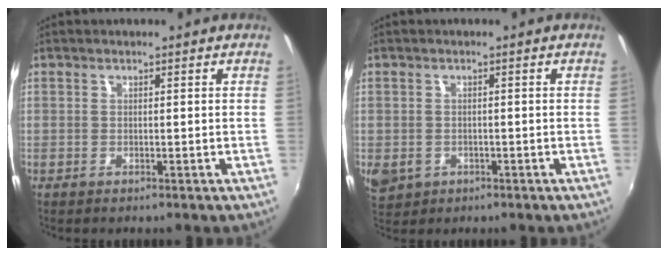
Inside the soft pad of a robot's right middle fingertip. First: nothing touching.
{"total": 6.0, "force": [-1.9, 4.8, 3.0], "torque": [-0.067, -0.015, -0.028]}